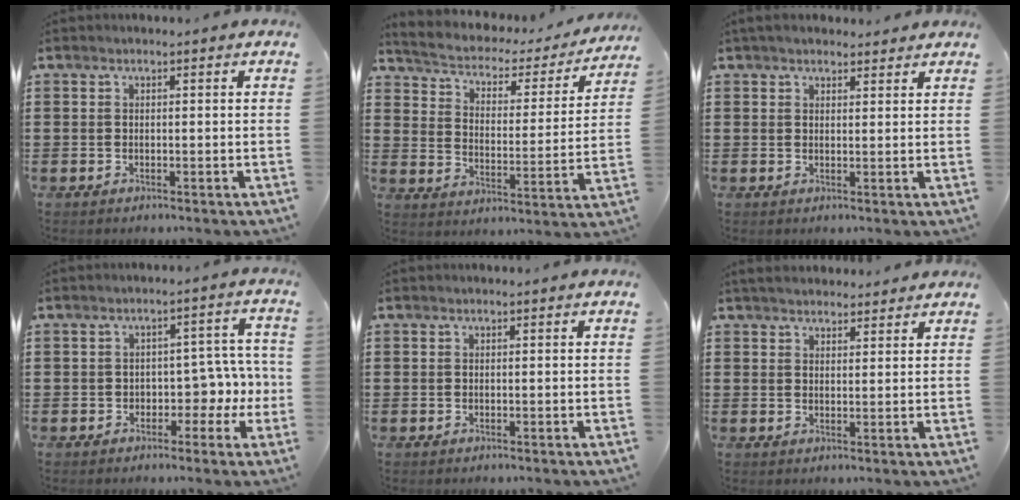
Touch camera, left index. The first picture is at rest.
{"total": 2.6, "force": [2.1, 1.3, 0.8], "torque": [-0.032, -0.020, 0.024]}
{"total": 2.6, "force": [2.3, 1.0, 0.6], "torque": [-0.019, 0.003, 0.044]}
{"total": 4.7, "force": [-0.9, 3.6, 3.0], "torque": [-0.051, 0.003, -0.023]}
{"total": 0.0}
{"total": 3.0, "force": [2.9, 0.9, 0.3], "torque": [-0.014, 0.001, 0.055]}